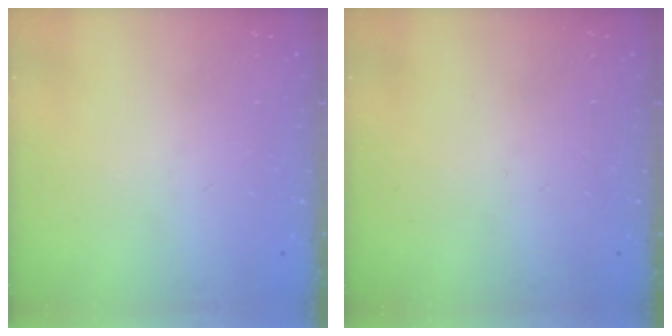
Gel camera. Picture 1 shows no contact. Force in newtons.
{"total": 0.0}